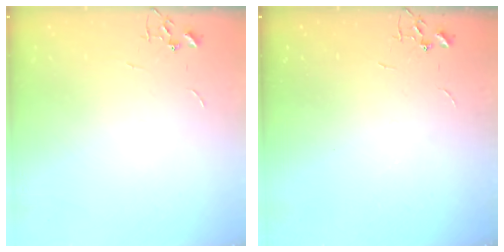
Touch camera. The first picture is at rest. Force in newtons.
{"total": 0.0}